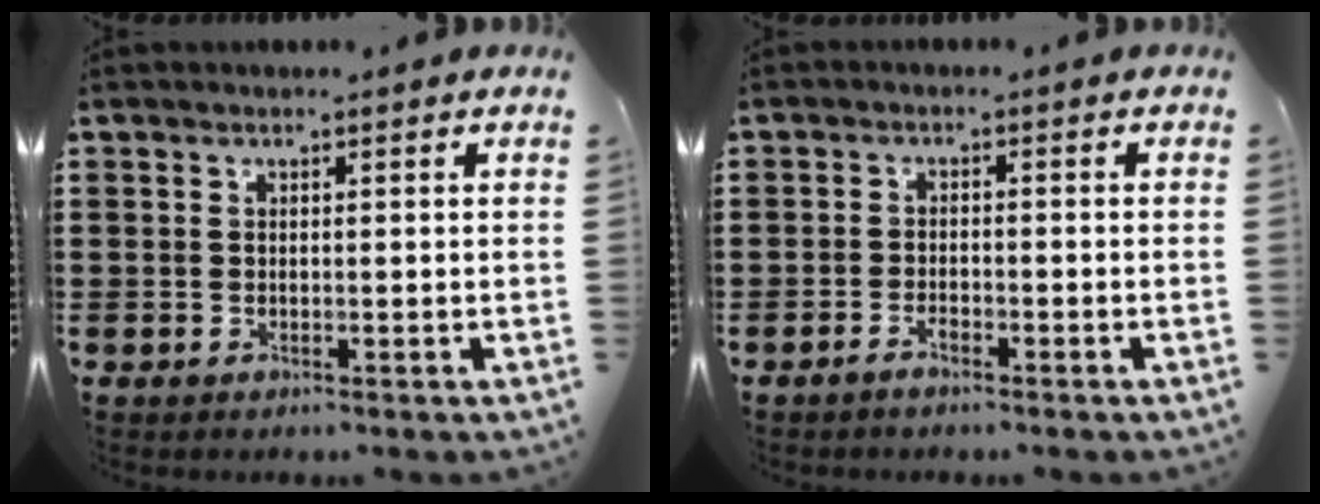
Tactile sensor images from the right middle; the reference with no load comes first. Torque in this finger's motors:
{"motor_torque": [0.32, 0.34, -0.06, -0.01]}